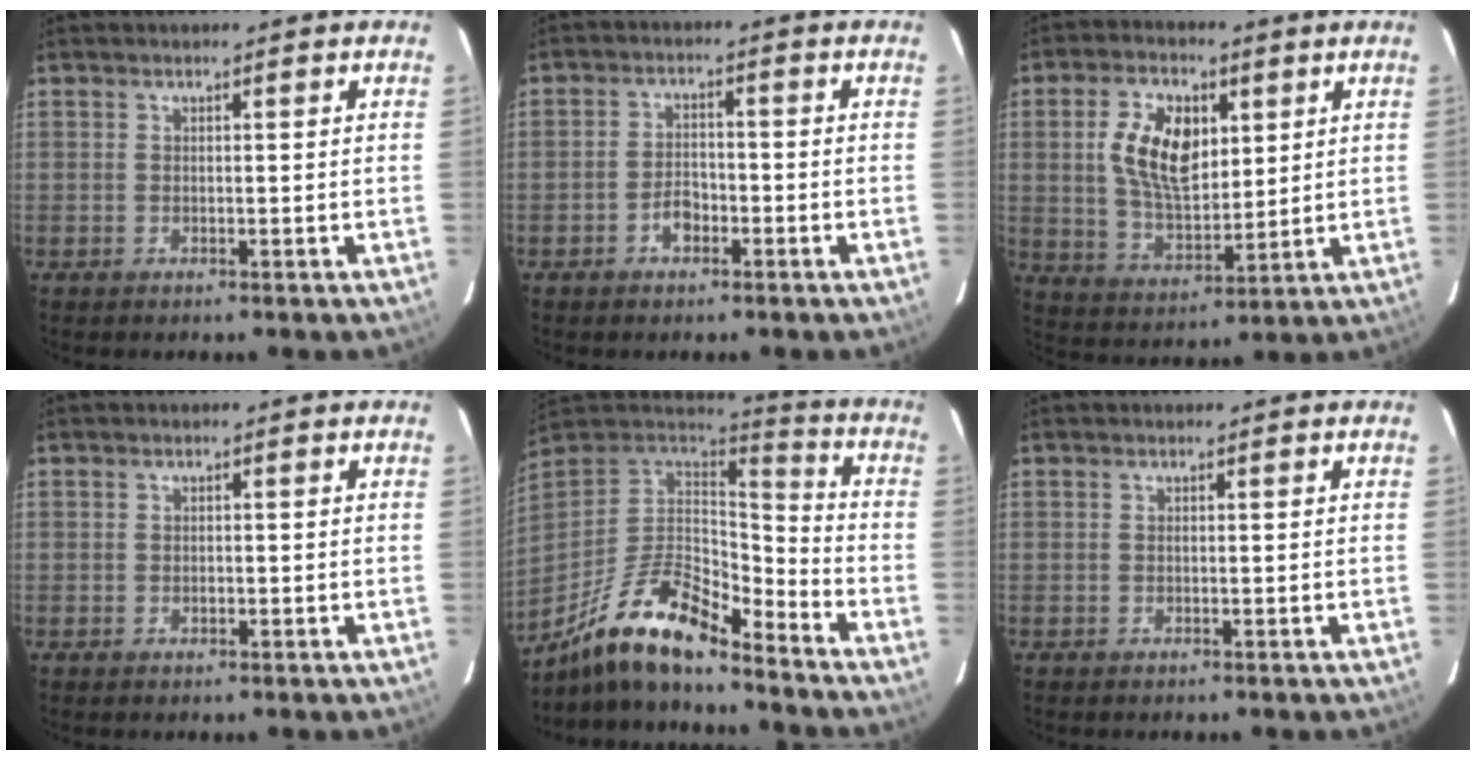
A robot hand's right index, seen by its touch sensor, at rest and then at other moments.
{"total": 3.7, "force": [-2.0, 2.3, 2.0], "torque": [-0.042, 0.008, -0.033]}
{"total": 12.8, "force": [3.4, 7.3, 10.0], "torque": [-0.184, 0.013, 0.073]}
{"total": 0.9, "force": [-0.2, 0.8, 0.4], "torque": [-0.006, 0.001, -0.003]}
{"total": 17.8, "force": [-13.1, 5.0, 11.0], "torque": [-0.224, -0.014, -0.248]}
{"total": 0.0}